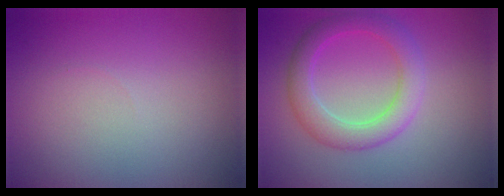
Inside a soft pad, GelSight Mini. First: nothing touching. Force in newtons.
{"total": 4.1, "press": 4.1, "slide": 0.1}